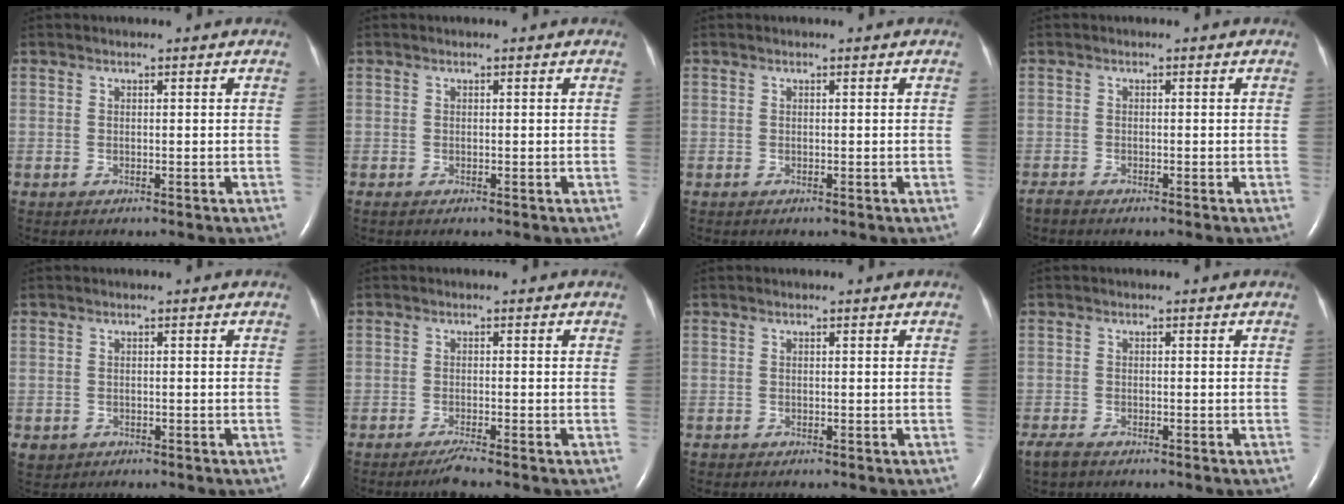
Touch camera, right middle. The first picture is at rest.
{"total": 0.0}
{"total": 0.0}
{"total": 1.1, "force": [-1.0, 0.2, 0.3], "torque": [-0.014, -0.003, -0.019]}
{"total": 1.8, "force": [-0.8, 1.5, 0.3], "torque": [-0.006, 0.003, -0.008]}
{"total": 2.0, "force": [-1.7, -0.5, 1.0], "torque": [-0.029, -0.005, -0.034]}
{"total": 0.0}
{"total": 2.9, "force": [-2.3, 1.0, 1.5], "torque": [-0.035, -0.008, -0.038]}